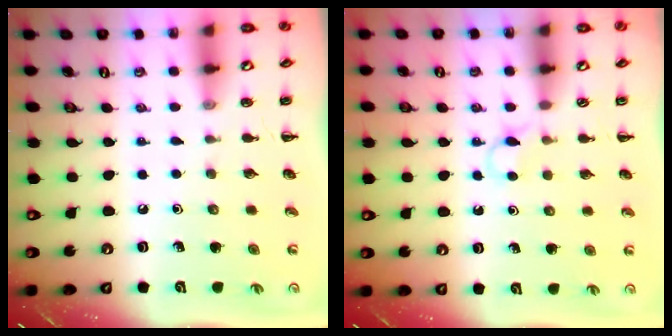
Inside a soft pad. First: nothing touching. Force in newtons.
{"total": 2.8, "press": 2.7, "slide": 0.8}